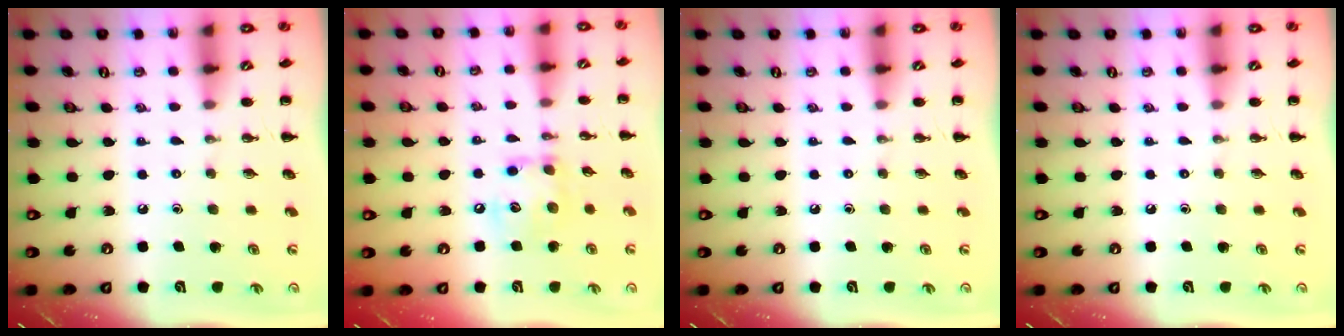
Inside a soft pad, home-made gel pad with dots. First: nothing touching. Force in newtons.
{"total": 10.7, "press": 10.7, "slide": 0.6}
{"total": 0.0}
{"total": 0.0}